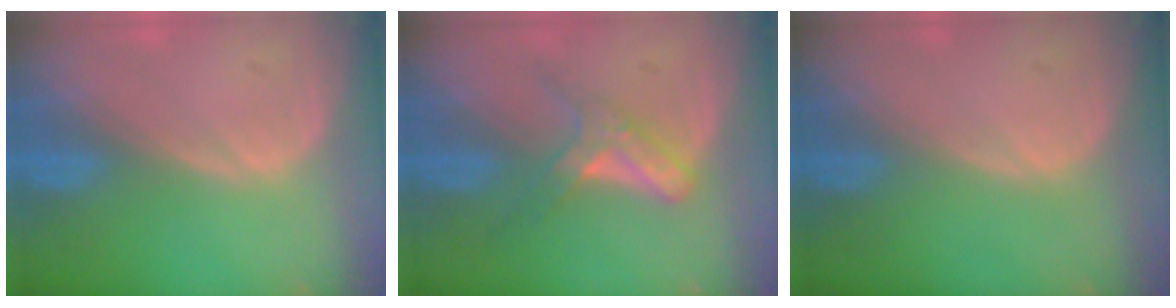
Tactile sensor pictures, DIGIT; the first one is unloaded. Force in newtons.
{"total": 5.6, "press": 4.9, "slide": 2.8}
{"total": 0.0}